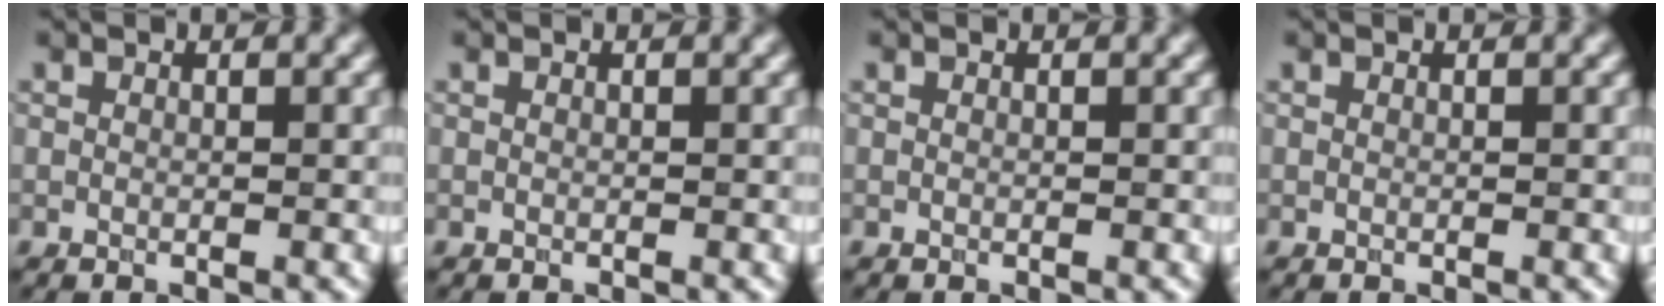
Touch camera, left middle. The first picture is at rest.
{"total": 0.0}
{"total": 0.0}
{"total": 0.0}